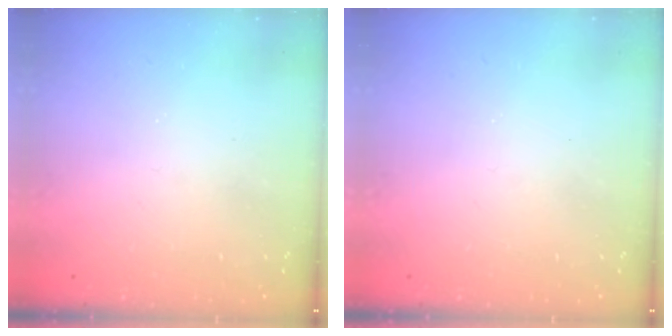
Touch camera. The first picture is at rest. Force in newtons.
{"total": 0.0}